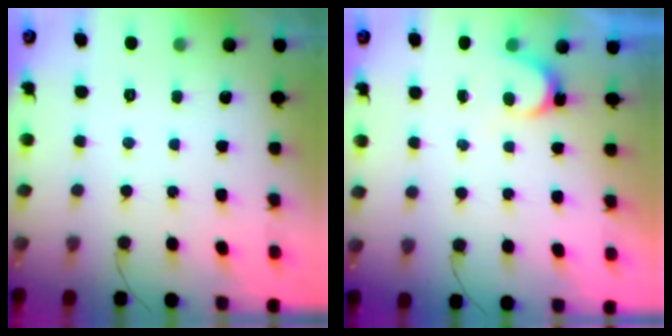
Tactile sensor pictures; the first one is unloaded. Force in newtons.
{"total": 4.7, "press": 4.6, "slide": 0.4}